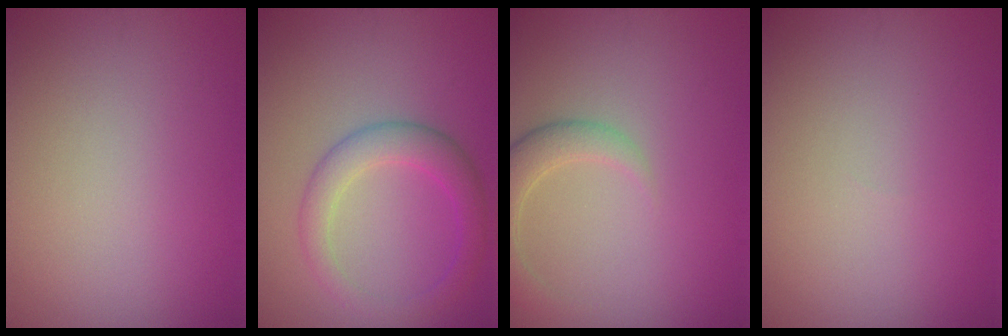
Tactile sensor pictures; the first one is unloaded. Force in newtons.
{"total": 2.6, "press": 2.6, "slide": 0.2}
{"total": 3.3, "press": 3.3, "slide": 0.4}
{"total": 0.0}